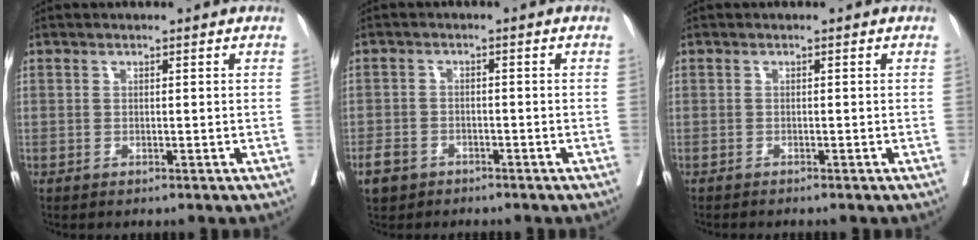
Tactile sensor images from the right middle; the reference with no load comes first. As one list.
[{"total": 4.1, "force": [-2.8, 2.7, 1.1], "torque": [-0.030, 0.001, -0.049]}, {"total": 0.9, "force": [-0.9, 0.0, 0.1], "torque": [-0.011, -0.005, -0.019]}]